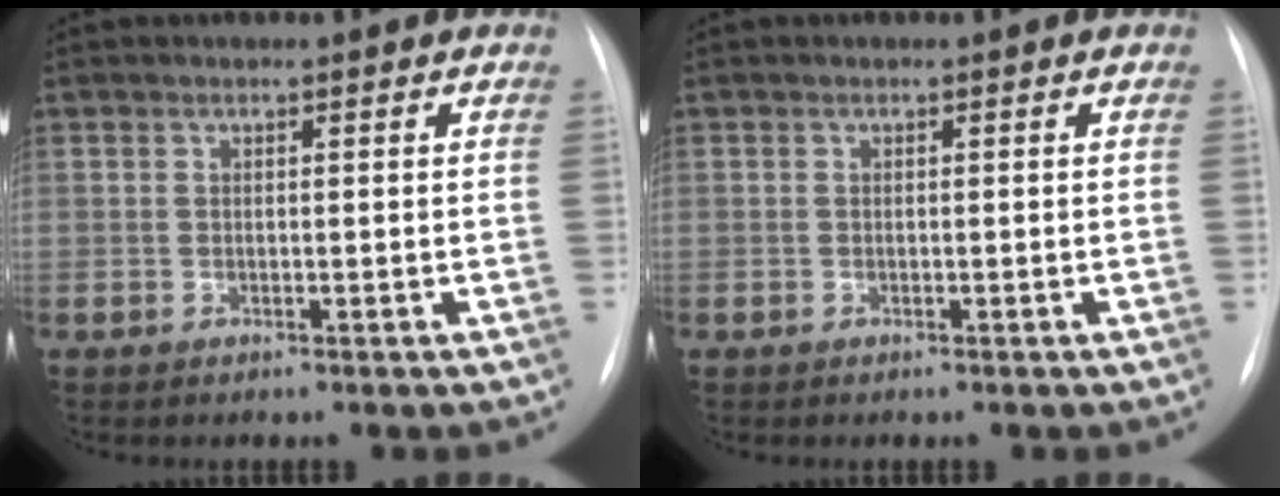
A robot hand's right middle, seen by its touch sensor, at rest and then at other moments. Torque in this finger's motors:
{"motor_torque": [0.17, -0.52, -0.02, -0.09]}